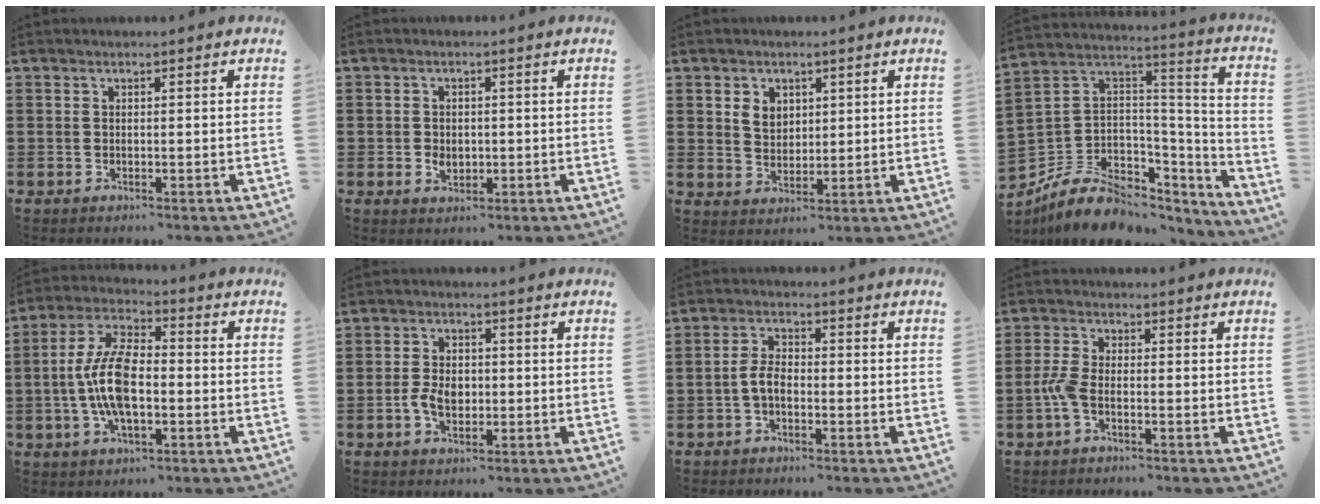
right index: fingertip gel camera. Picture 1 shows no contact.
{"total": 2.0, "force": [-0.3, 1.6, 1.3], "torque": [-0.027, 0.005, -0.006]}
{"total": 3.5, "force": [1.7, 2.8, 1.3], "torque": [-0.036, 0.011, 0.031]}
{"total": 10.0, "force": [-5.5, 7.2, 4.0], "torque": [-0.094, 0.018, -0.093]}
{"total": 10.1, "force": [-1.4, 4.5, 8.9], "torque": [-0.203, -0.003, -0.033]}
{"total": 4.1, "force": [-0.7, 2.8, 2.9], "torque": [-0.065, 0.005, -0.015]}
{"total": 3.8, "force": [-1.2, 1.9, 3.0], "torque": [-0.077, -0.001, -0.030]}
{"total": 3.5, "force": [-1.3, 1.3, 3.0], "torque": [-0.081, -0.006, -0.032]}